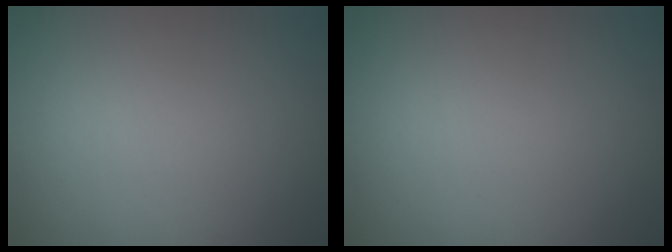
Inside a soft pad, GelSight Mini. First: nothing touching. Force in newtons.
{"total": 0.0}